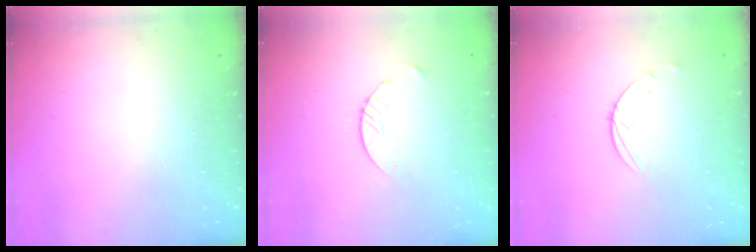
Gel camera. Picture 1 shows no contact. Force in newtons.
{"total": 2.4, "press": 2.4, "slide": 0.1}
{"total": 2.5, "press": 2.4, "slide": 0.3}